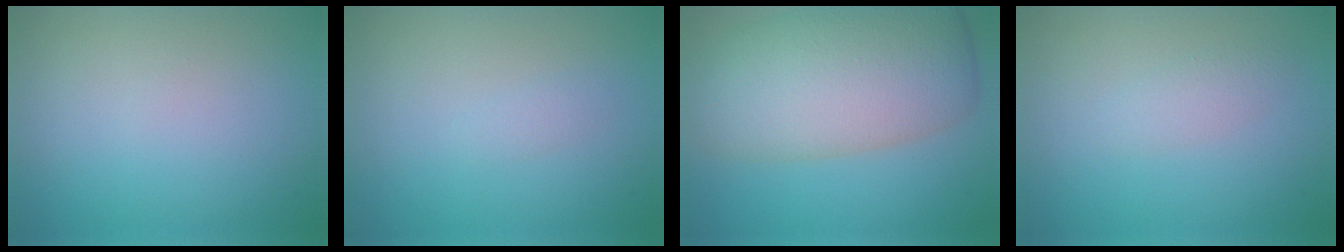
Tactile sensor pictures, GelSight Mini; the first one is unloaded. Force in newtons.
{"total": 0.7, "press": 0.7, "slide": 0.1}
{"total": 10.5, "press": 10.5, "slide": 0.7}
{"total": 1.3, "press": 1.3, "slide": 0.0}